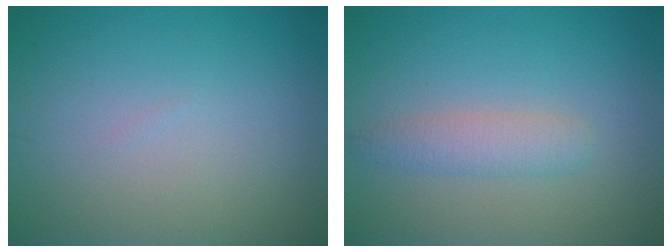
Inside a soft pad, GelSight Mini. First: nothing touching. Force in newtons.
{"total": 2.3, "press": 2.3, "slide": 0.1}